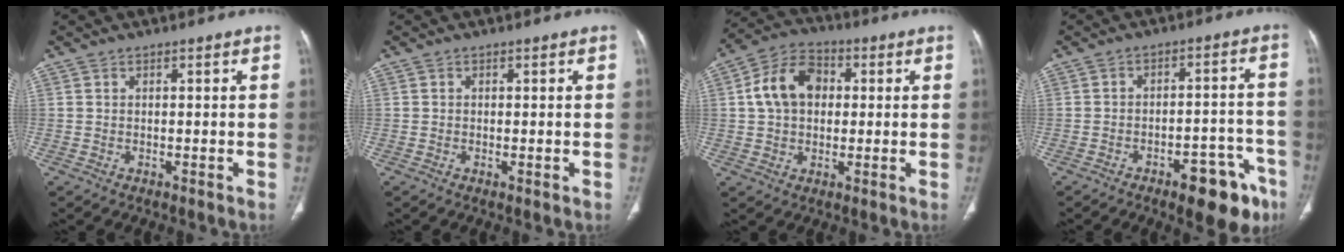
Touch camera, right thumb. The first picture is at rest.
{"total": 0.5, "force": [-0.1, 0.2, 0.5], "torque": [-0.012, -0.003, -0.003]}
{"total": 11.1, "force": [1.6, 8.2, 7.4], "torque": [-0.118, 0.021, 0.021]}
{"total": 12.9, "force": [-7.6, 5.3, 9.0], "torque": [-0.084, 0.052, -0.097]}